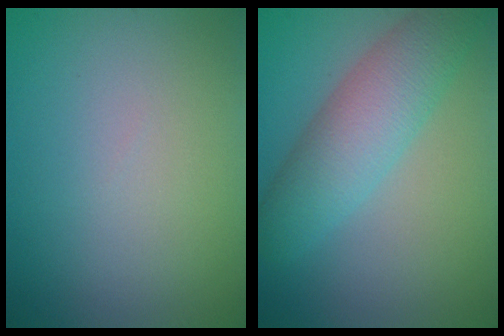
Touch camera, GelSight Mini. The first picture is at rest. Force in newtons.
{"total": 5.8, "press": 5.8, "slide": 0.2}